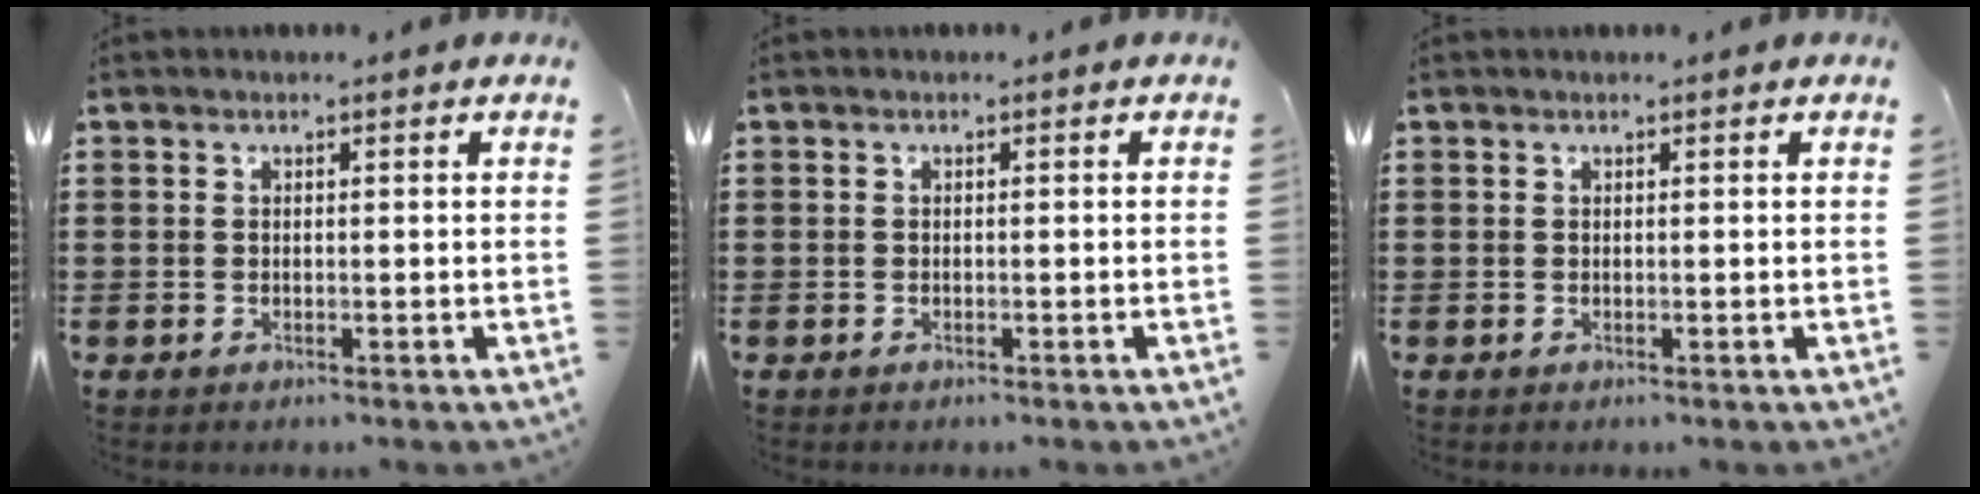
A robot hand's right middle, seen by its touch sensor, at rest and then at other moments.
{"total": 0.0}
{"total": 0.0}